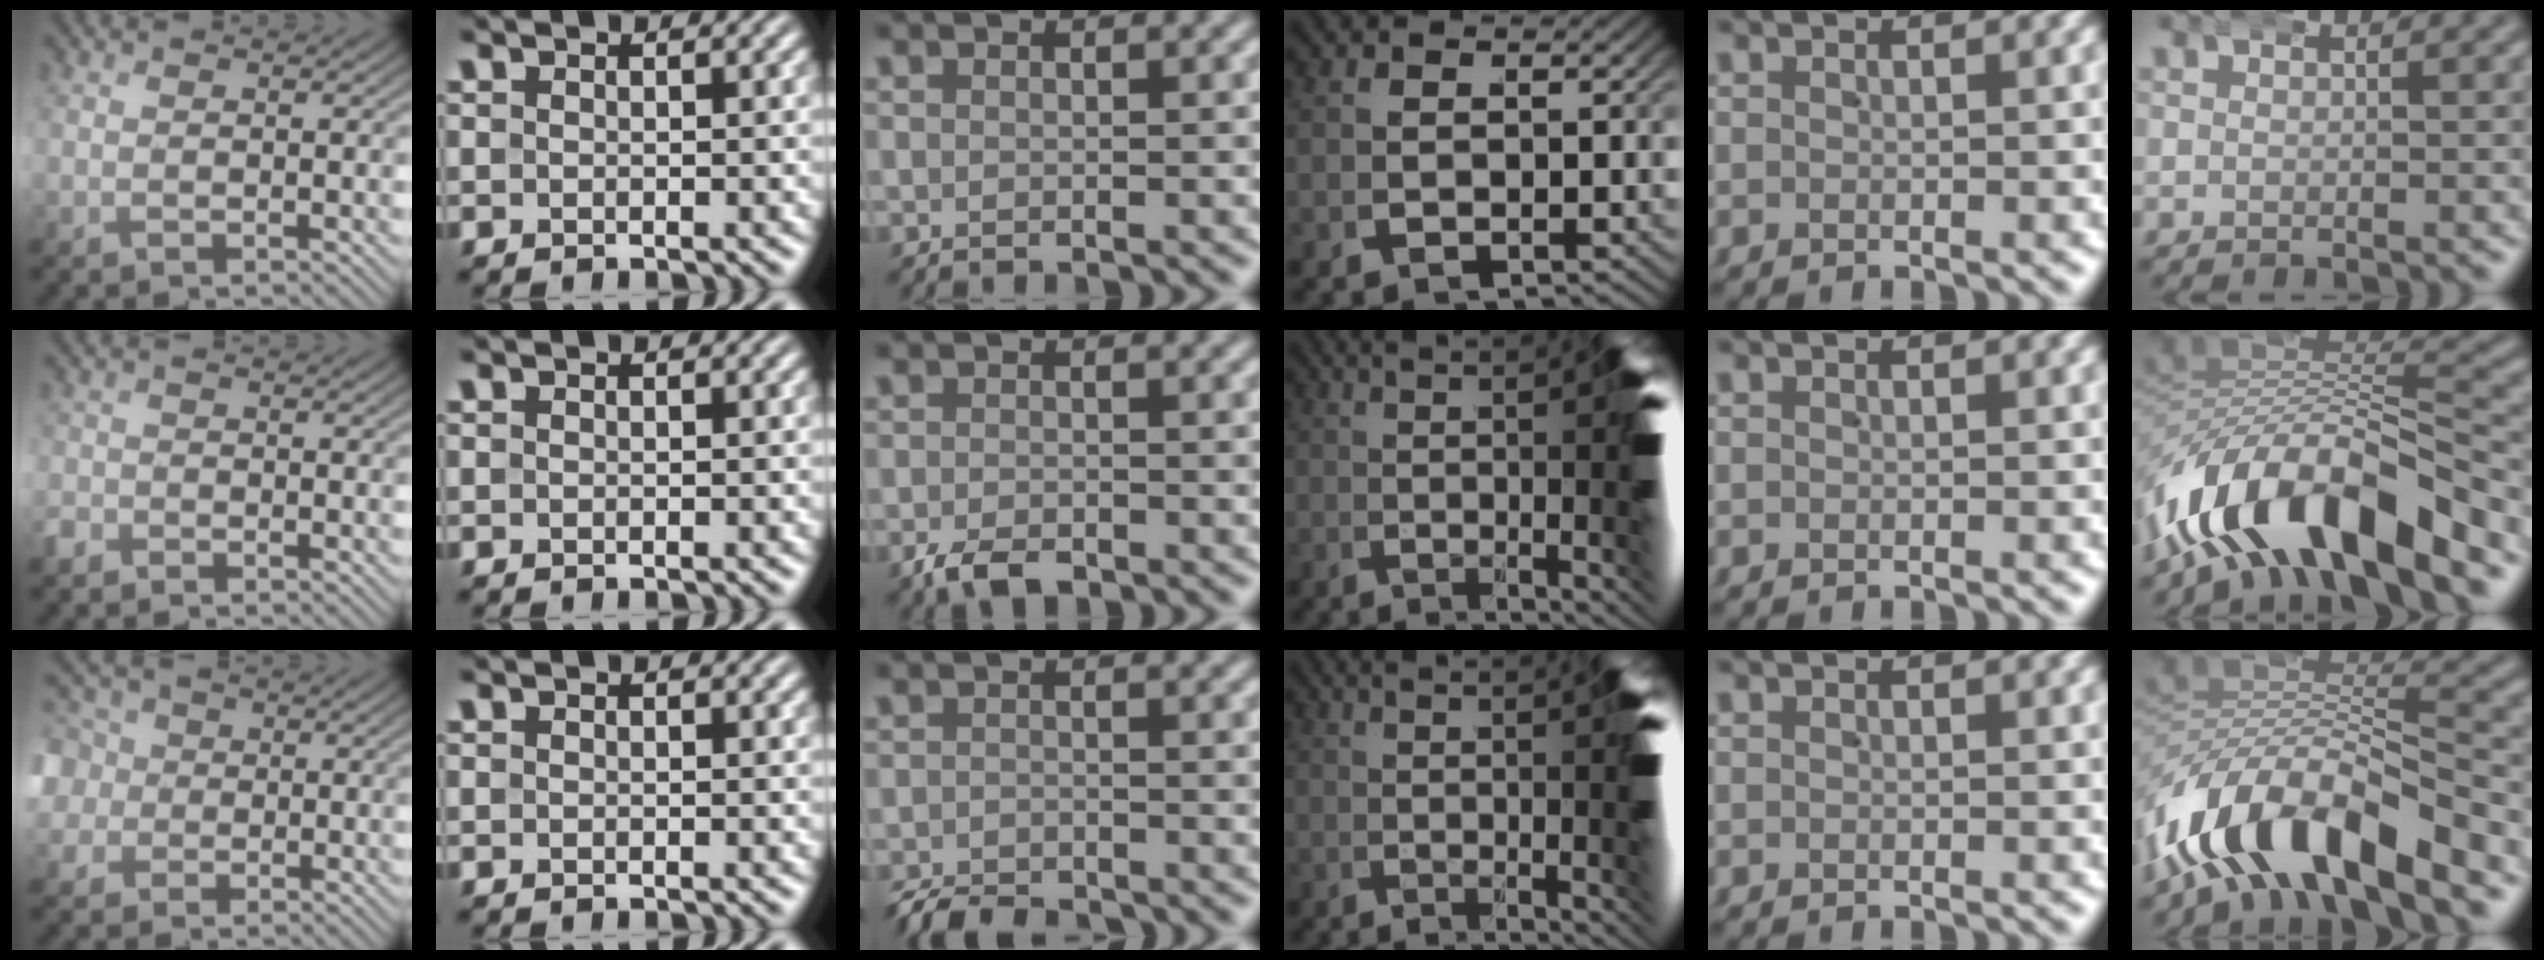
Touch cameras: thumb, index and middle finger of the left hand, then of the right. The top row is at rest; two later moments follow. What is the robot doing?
{"motion": "wrap", "object": "arm wrap"}